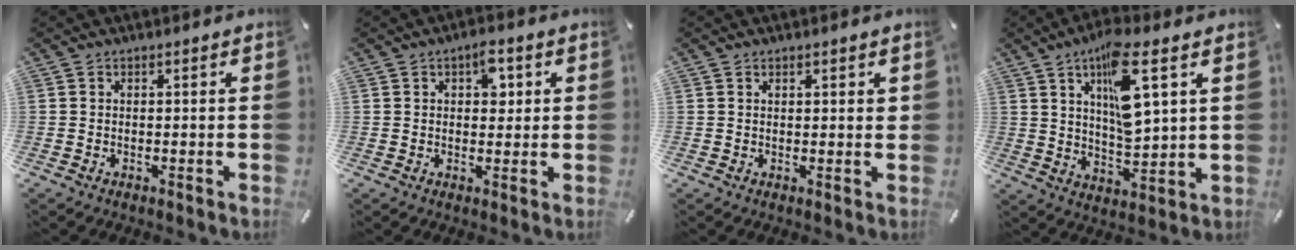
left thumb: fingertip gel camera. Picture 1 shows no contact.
{"total": 4.8, "force": [1.5, 2.9, 3.6], "torque": [-0.036, -0.008, 0.016]}
{"total": 1.4, "force": [0.9, 0.4, 1.0], "torque": [-0.012, -0.003, 0.014]}
{"total": 14.0, "force": [6.1, 4.6, 11.8], "torque": [-0.191, -0.019, 0.100]}